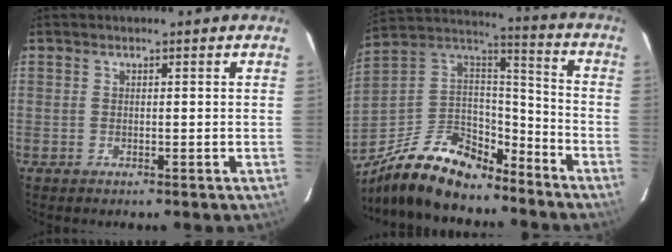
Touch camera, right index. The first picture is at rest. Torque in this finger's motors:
{"motor_torque": [1.06, -1.08, 0.58, 0.09]}